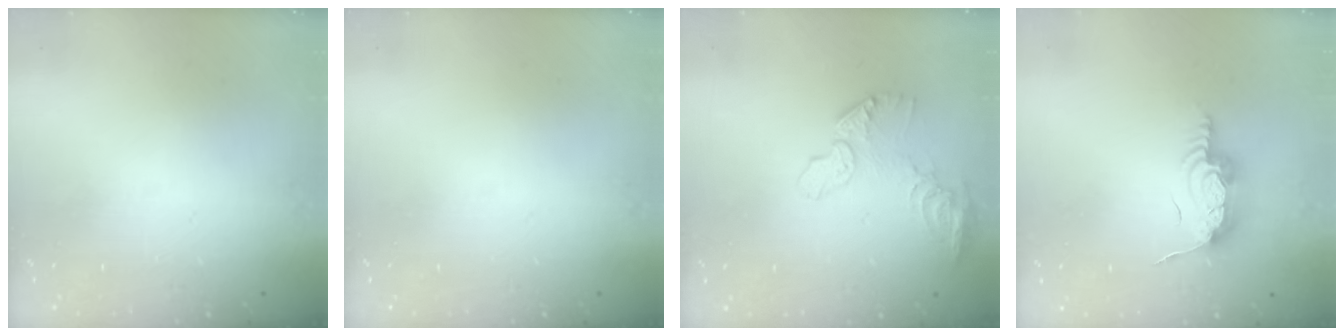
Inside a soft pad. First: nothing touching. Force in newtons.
{"total": 0.0}
{"total": 9.0, "press": 8.9, "slide": 0.7}
{"total": 12.5, "press": 11.5, "slide": 4.8}